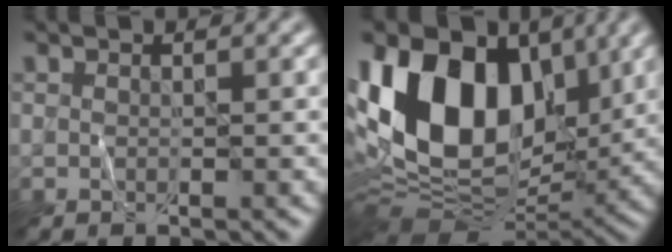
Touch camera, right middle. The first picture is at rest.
{"total": 16.0, "force": [2.7, 10.5, 11.8], "torque": [-0.211, 0.022, 0.030]}